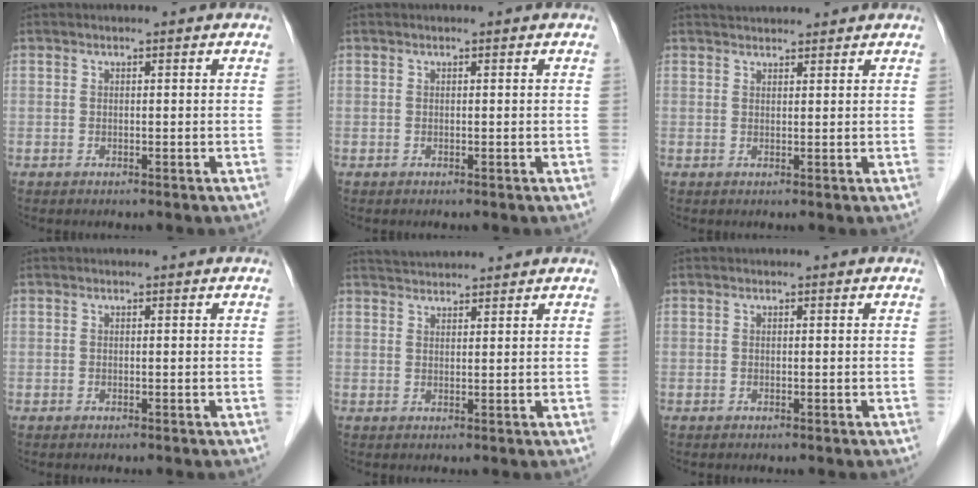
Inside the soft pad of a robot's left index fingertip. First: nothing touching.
{"total": 0.0}
{"total": 3.8, "force": [3.7, 0.6, 0.9], "torque": [-0.015, 0.033, 0.058]}
{"total": 0.0}
{"total": 4.4, "force": [4.3, 0.2, 0.8], "torque": [-0.017, 0.034, 0.074]}
{"total": 0.0}